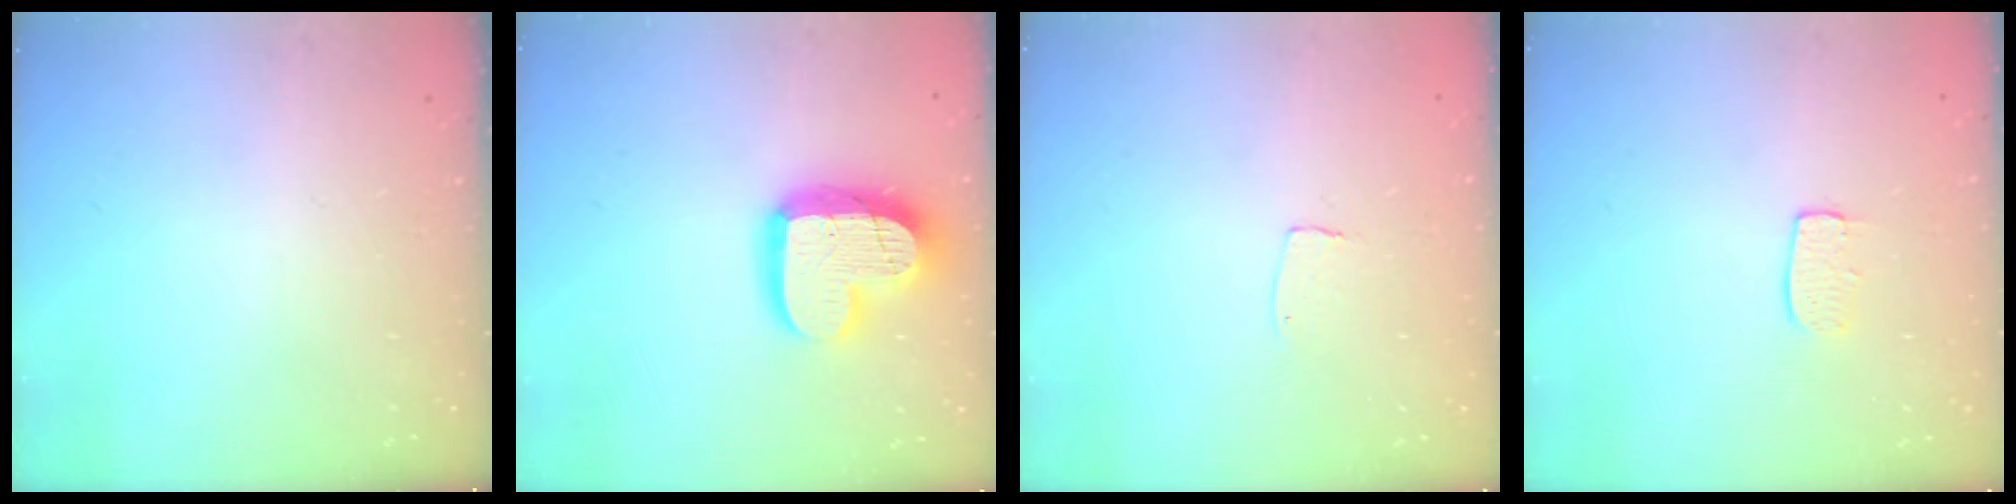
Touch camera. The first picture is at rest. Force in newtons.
{"total": 17.1, "press": 17.0, "slide": 1.6}
{"total": 2.6, "press": 2.6, "slide": 0.1}
{"total": 5.6, "press": 5.6, "slide": 0.4}